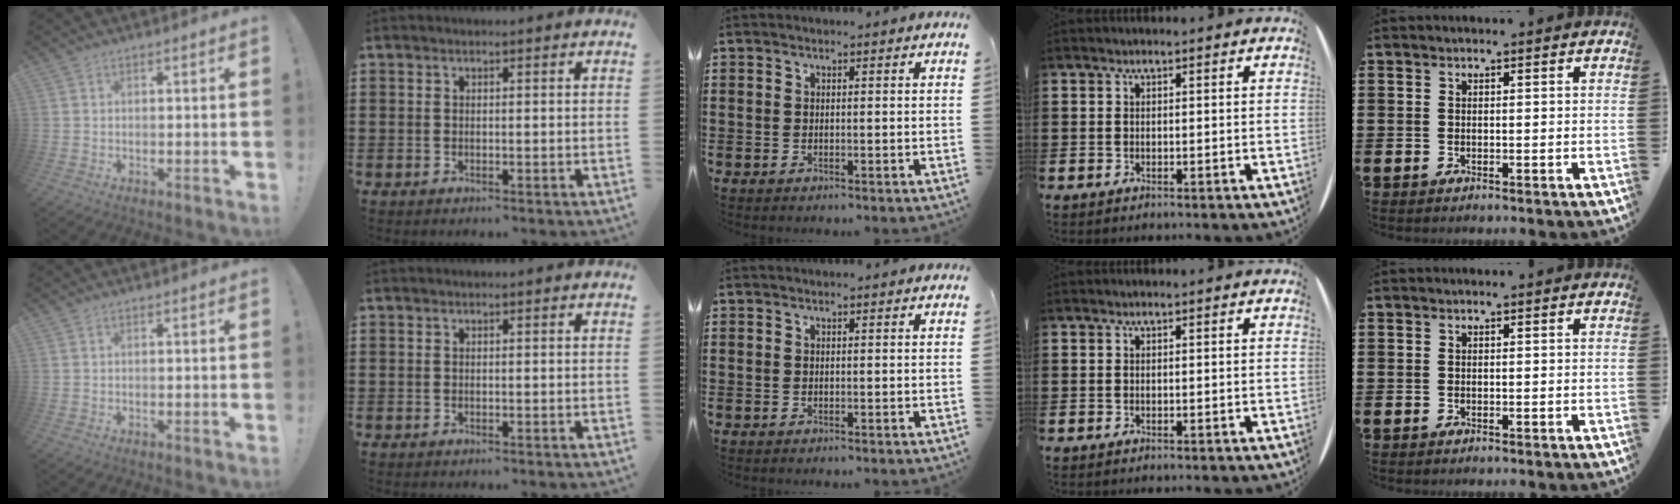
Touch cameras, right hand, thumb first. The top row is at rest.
{}